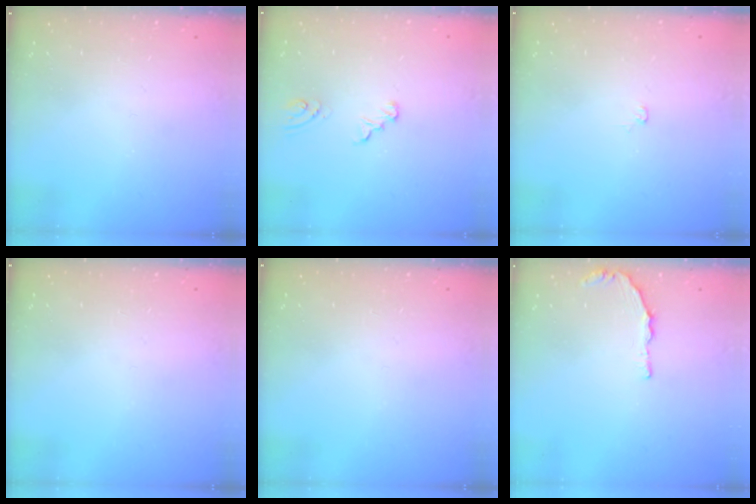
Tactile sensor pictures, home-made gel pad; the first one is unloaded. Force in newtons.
{"total": 3.0, "press": 3.0, "slide": 0.3}
{"total": 3.2, "press": 3.2, "slide": 0.3}
{"total": 0.0}
{"total": 0.0}
{"total": 5.5, "press": 3.7, "slide": 4.1}